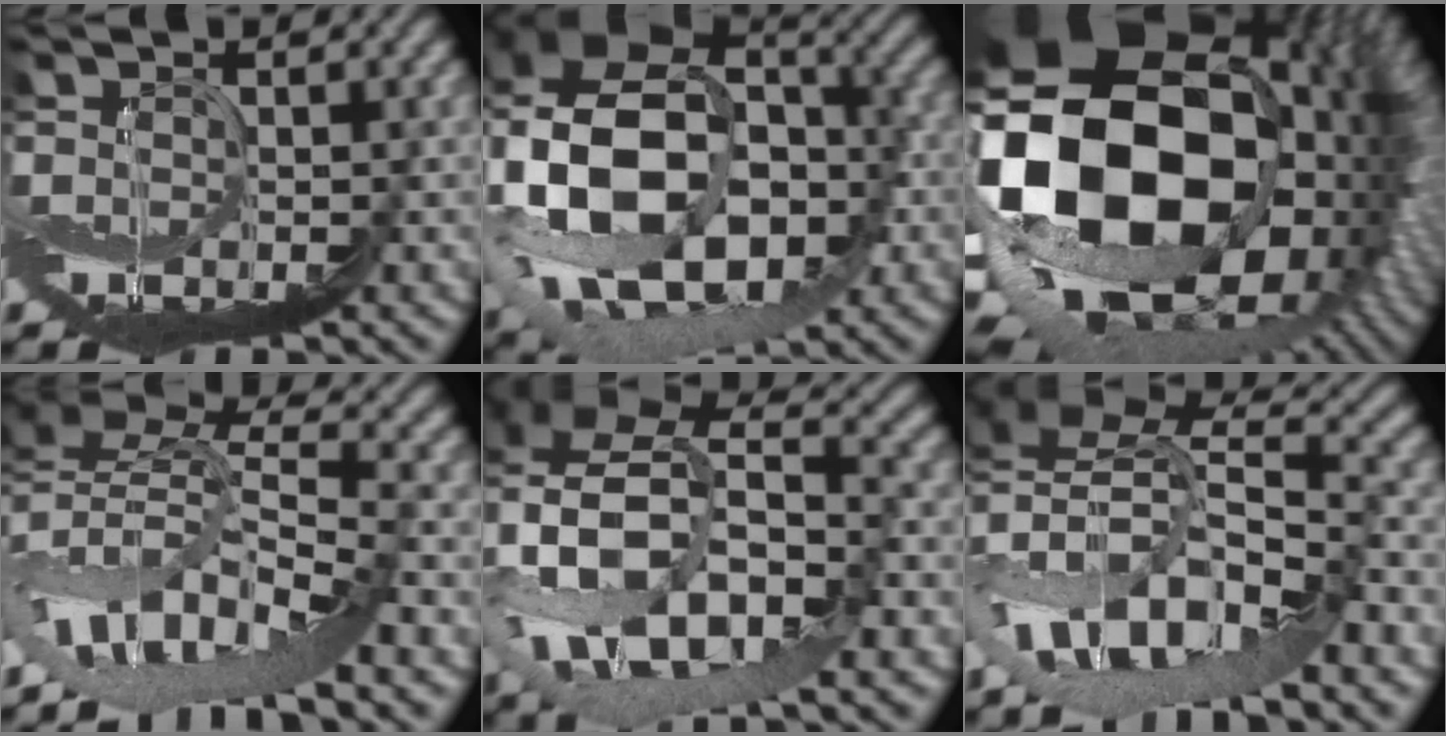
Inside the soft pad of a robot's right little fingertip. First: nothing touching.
{"total": 11.1, "force": [-0.5, 7.9, 7.7], "torque": [-0.178, 0.004, 0.016]}
{"total": 15.1, "force": [-0.2, 10.6, 10.7], "torque": [-0.260, -0.035, 0.024]}
{"total": 5.7, "force": [-4.9, -0.1, 2.8], "torque": [-0.095, 0.029, -0.084]}
{"total": 5.9, "force": [-1.4, 2.8, 5.0], "torque": [-0.164, 0.031, -0.033]}
{"total": 7.0, "force": [-4.8, 2.3, 4.6], "torque": [-0.152, 0.018, -0.075]}